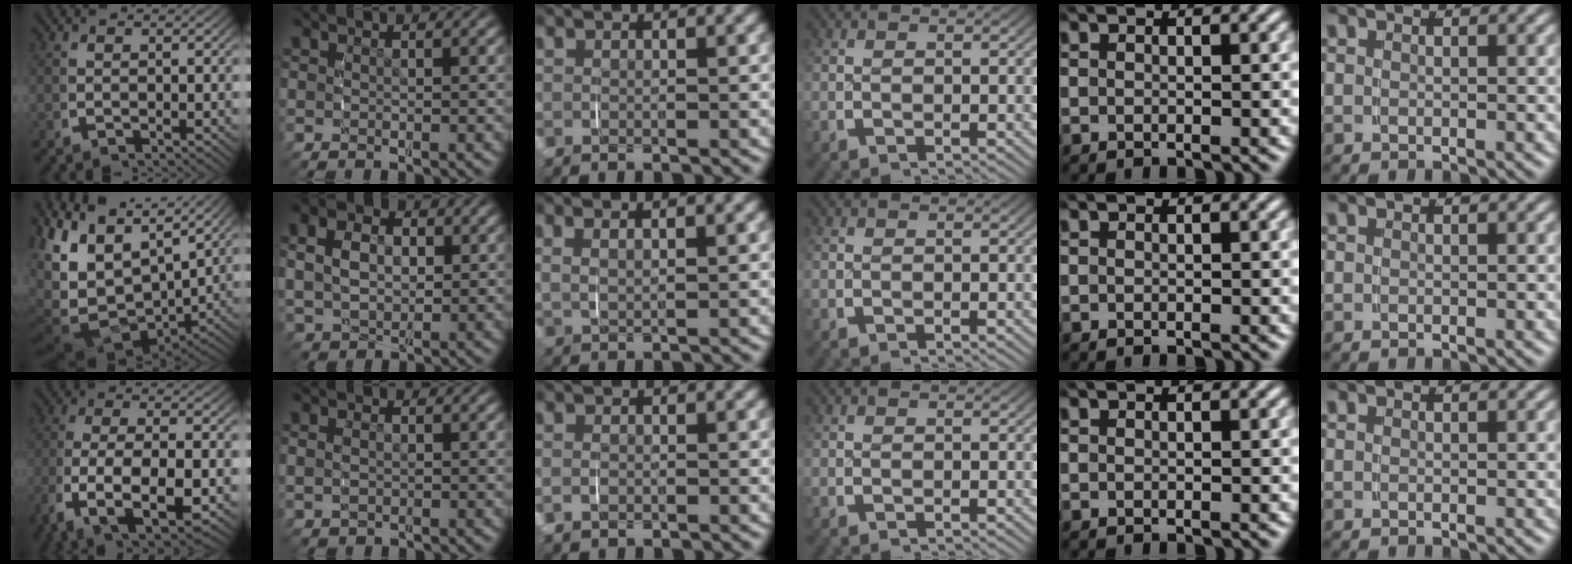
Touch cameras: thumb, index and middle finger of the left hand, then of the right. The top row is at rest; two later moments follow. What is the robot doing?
{"motion": "grasp_and_lifting", "object": "scarf"}